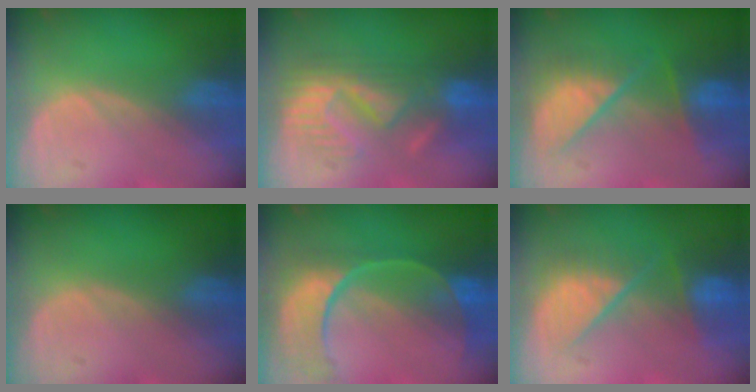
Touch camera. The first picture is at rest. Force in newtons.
{"total": 8.7, "press": 8.6, "slide": 1.4}
{"total": 7.9, "press": 7.9, "slide": 0.5}
{"total": 0.0}
{"total": 11.2, "press": 9.3, "slide": 6.2}
{"total": 9.6, "press": 8.2, "slide": 5.1}